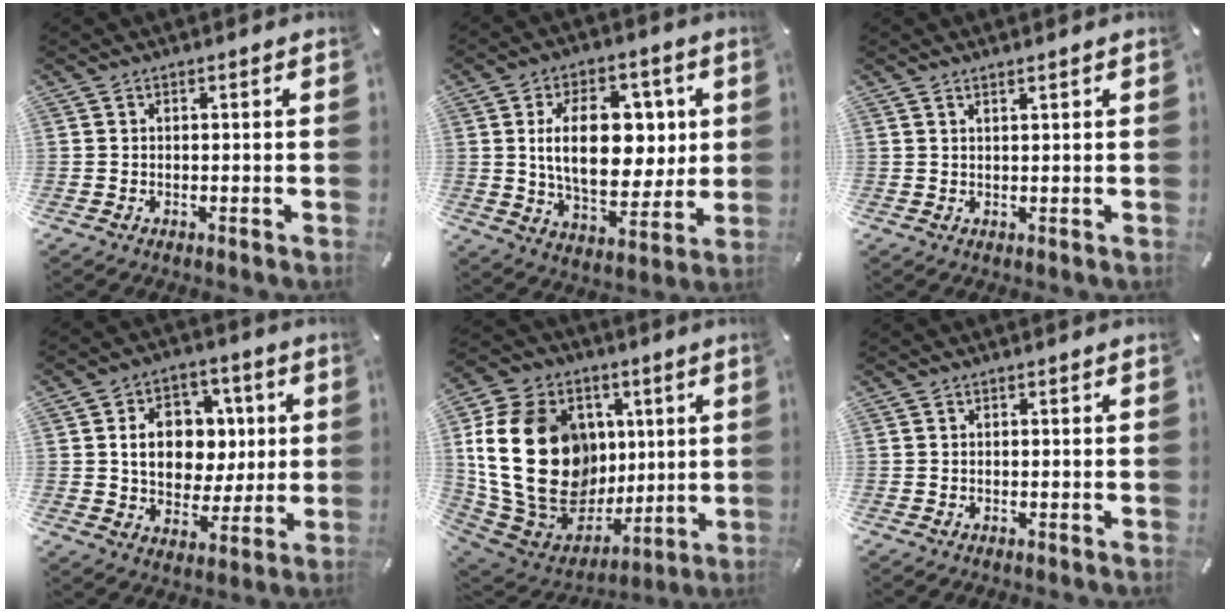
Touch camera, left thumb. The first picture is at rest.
{"total": 17.8, "force": [3.3, 11.1, 13.5], "torque": [-0.232, 0.000, 0.054]}
{"total": 1.2, "force": [1.0, -0.1, 0.6], "torque": [-0.011, -0.003, 0.019]}
{"total": 12.5, "force": [1.8, 10.5, 6.6], "torque": [-0.102, 0.010, 0.040]}
{"total": 28.2, "force": [3.7, 21.5, 18.0], "torque": [-0.352, -0.020, 0.097]}
{"total": 0.0}